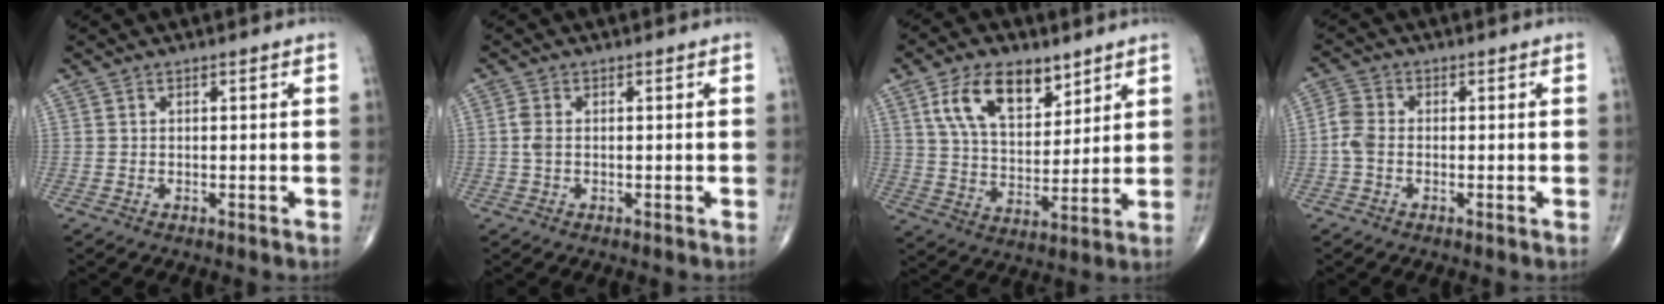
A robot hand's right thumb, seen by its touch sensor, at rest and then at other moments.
{"total": 1.9, "force": [0.0, 1.0, 1.6], "torque": [-0.044, 0.001, -0.003]}
{"total": 13.7, "force": [7.4, 7.3, 8.9], "torque": [-0.130, -0.033, 0.140]}
{"total": 3.8, "force": [-0.8, 2.6, 2.7], "torque": [-0.065, 0.008, -0.025]}